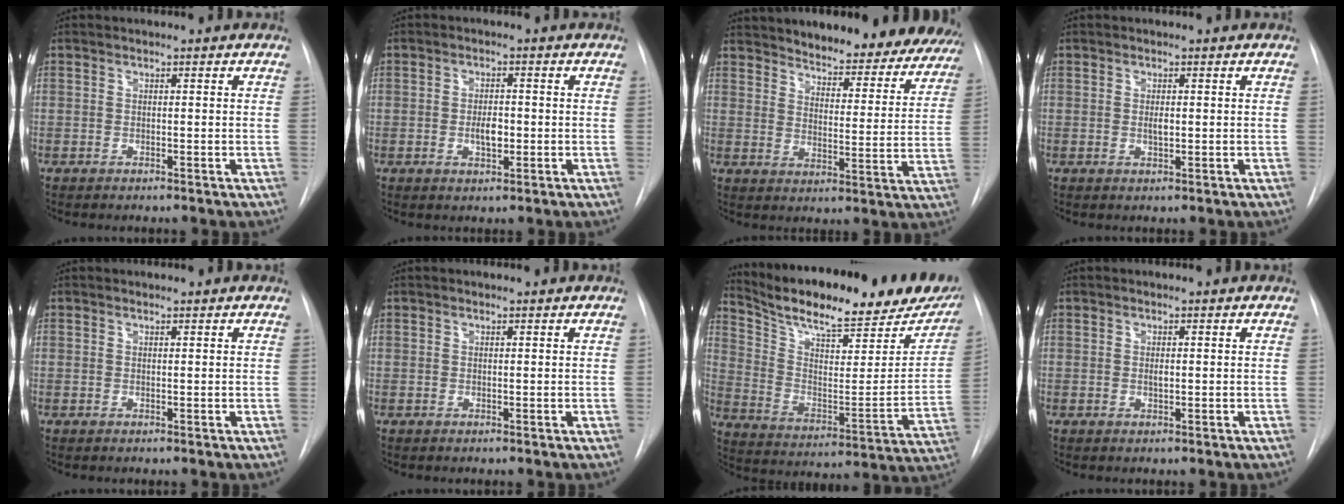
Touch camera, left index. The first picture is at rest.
{"total": 3.2, "force": [-0.5, 1.4, 2.8], "torque": [-0.046, 0.002, -0.006]}
{"total": 21.9, "force": [19.2, 4.9, 9.5], "torque": [-0.109, -0.038, 0.228]}
{"total": 1.4, "force": [0.1, 0.5, 1.3], "torque": [-0.025, -0.001, 0.002]}
{"total": 0.0}
{"total": 0.0}
{"total": 28.3, "force": [23.3, 6.0, 14.9], "torque": [-0.233, -0.041, 0.322]}
{"total": 0.8, "force": [0.1, 0.3, 0.7], "torque": [-0.015, -0.001, 0.002]}